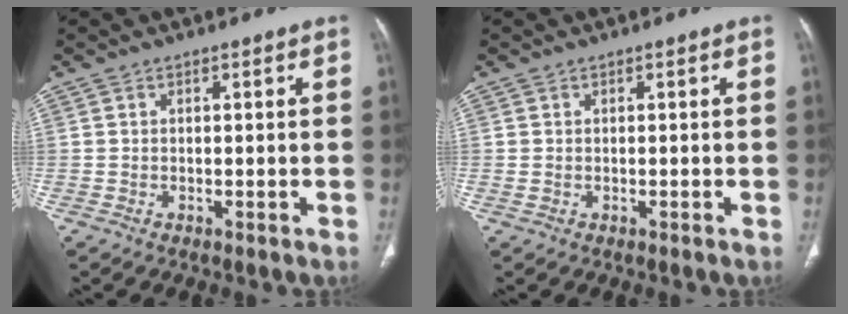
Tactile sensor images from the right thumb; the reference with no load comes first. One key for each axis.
{"total": 0.6, "fx": 0.1, "fy": 0.6, "fz": 0.1, "tx": -0.004, "ty": 0.000, "tz": 0.006}